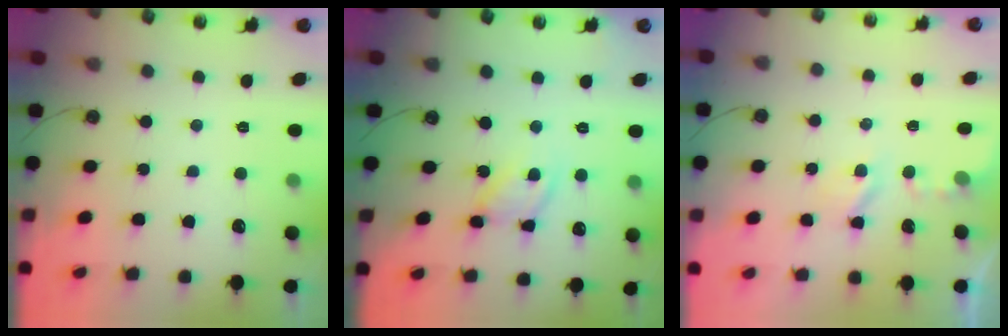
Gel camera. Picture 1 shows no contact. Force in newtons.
{"total": 10.8, "press": 10.8, "slide": 1.2}
{"total": 2.7, "press": 2.7, "slide": 0.5}